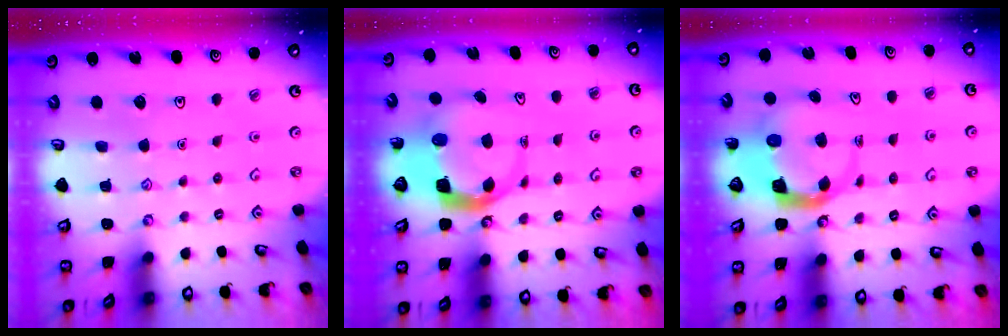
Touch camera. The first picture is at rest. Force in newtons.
{"total": 5.6, "press": 5.5, "slide": 0.9}
{"total": 5.1, "press": 5.1, "slide": 0.5}